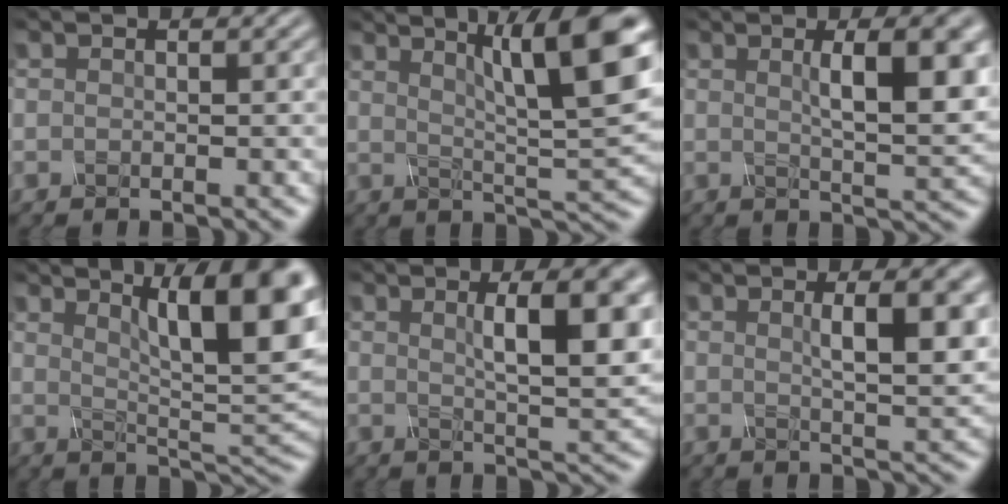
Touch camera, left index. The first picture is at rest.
{"total": 11.0, "force": [4.4, 1.8, 9.9], "torque": [-0.135, 0.020, 0.089]}
{"total": 7.0, "force": [1.5, 1.4, 6.6], "torque": [-0.076, 0.013, 0.036]}
{"total": 12.6, "force": [4.9, 3.5, 11.1], "torque": [-0.114, 0.021, 0.081]}
{"total": 7.7, "force": [1.8, 1.6, 7.4], "torque": [-0.084, 0.015, 0.040]}
{"total": 5.5, "force": [1.1, 1.1, 5.3], "torque": [-0.062, 0.010, 0.030]}